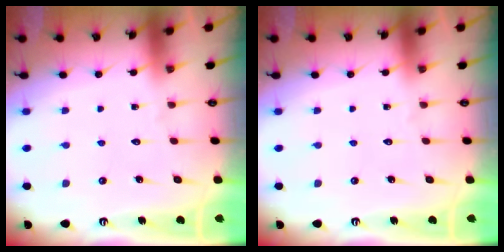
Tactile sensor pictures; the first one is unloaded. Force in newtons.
{"total": 0.0}